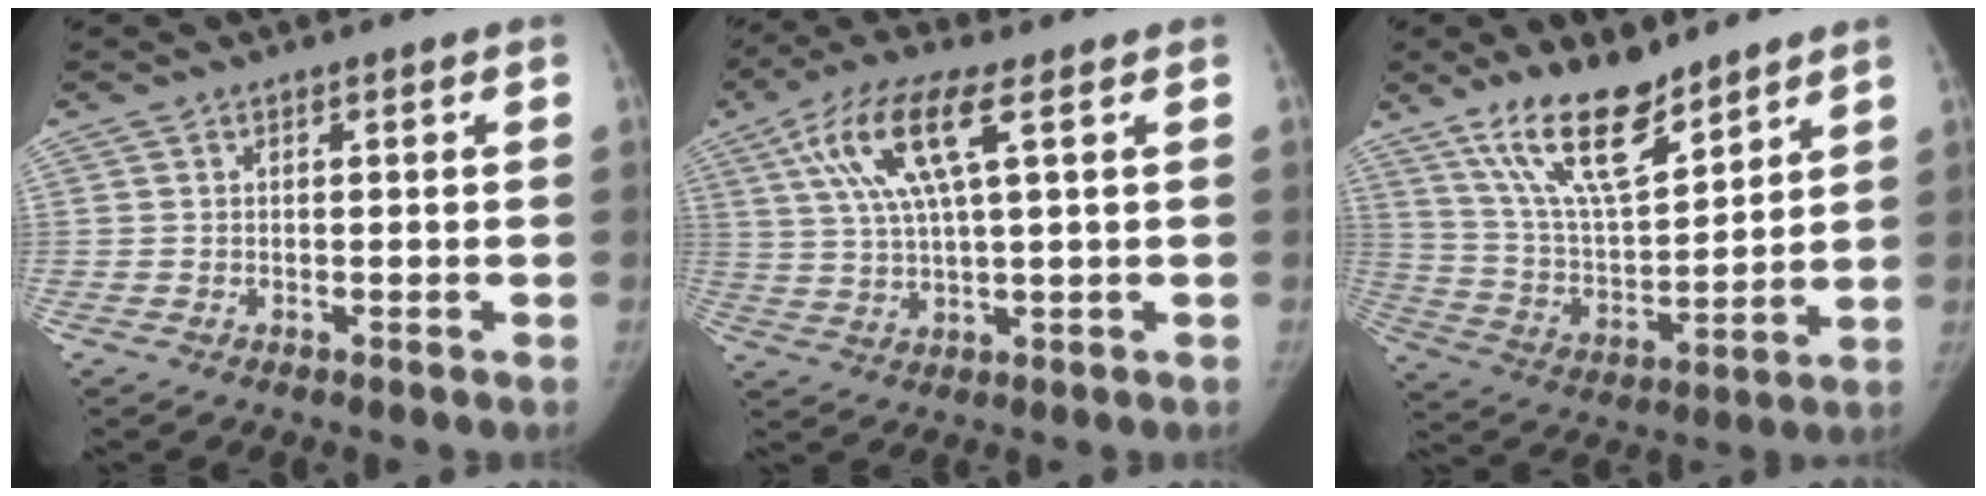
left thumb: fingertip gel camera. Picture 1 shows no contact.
{"total": 11.5, "force": [4.3, 2.5, 10.3], "torque": [-0.228, 0.007, 0.081]}
{"total": 15.8, "force": [11.4, 5.3, 9.6], "torque": [-0.141, -0.066, 0.219]}